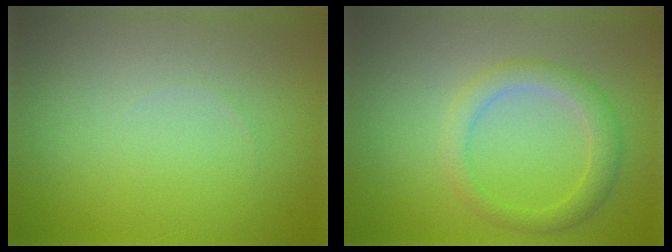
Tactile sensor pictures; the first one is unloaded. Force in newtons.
{"total": 2.8, "press": 2.8, "slide": 0.1}